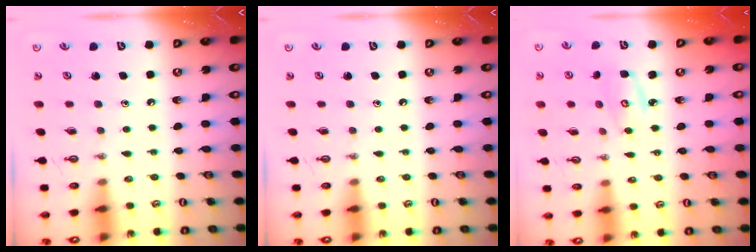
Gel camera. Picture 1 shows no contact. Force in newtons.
{"total": 0.0}
{"total": 3.6, "press": 3.6, "slide": 0.3}